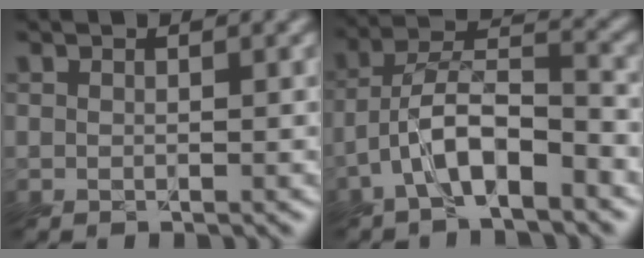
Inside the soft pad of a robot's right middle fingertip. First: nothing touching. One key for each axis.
{"total": 6.7, "fx": -3.9, "fy": 2.3, "fz": 5.0, "tx": -0.086, "ty": 0.013, "tz": -0.080}